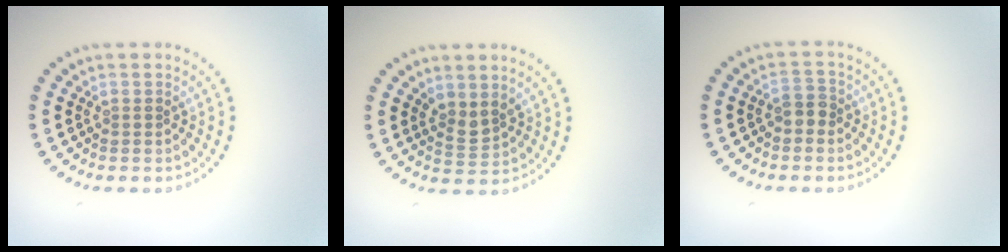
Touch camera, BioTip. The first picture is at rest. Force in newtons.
{"total": 1.9, "press": 1.4, "slide": 1.3}
{"total": 1.4, "press": 1.2, "slide": 0.7}